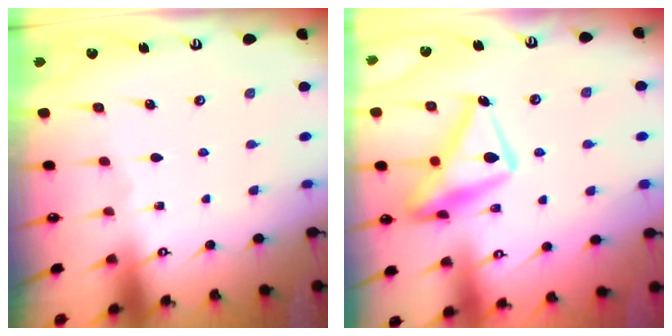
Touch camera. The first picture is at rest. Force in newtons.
{"total": 17.8, "press": 17.7, "slide": 1.5}